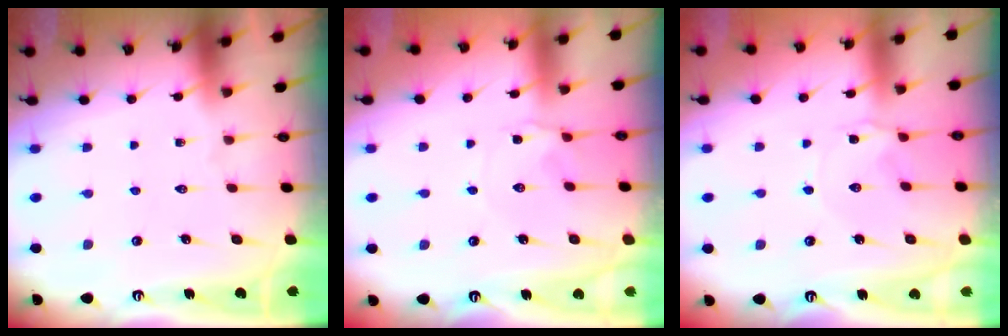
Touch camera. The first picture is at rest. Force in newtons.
{"total": 1.8, "press": 1.8, "slide": 0.2}
{"total": 0.0}